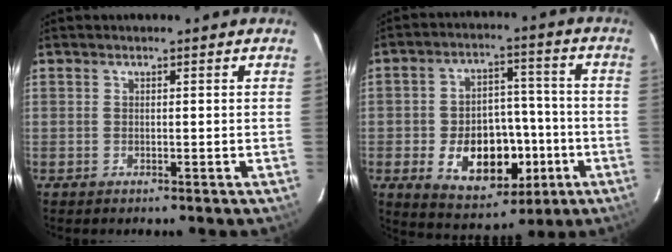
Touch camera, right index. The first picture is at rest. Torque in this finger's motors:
{"motor_torque": [1.08, -0.79, 0.67, 0.10]}